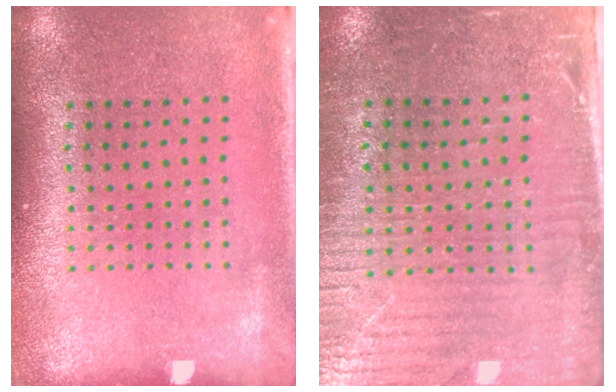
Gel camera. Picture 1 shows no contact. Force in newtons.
{"total": 3.6, "press": 3.2, "slide": 1.7}